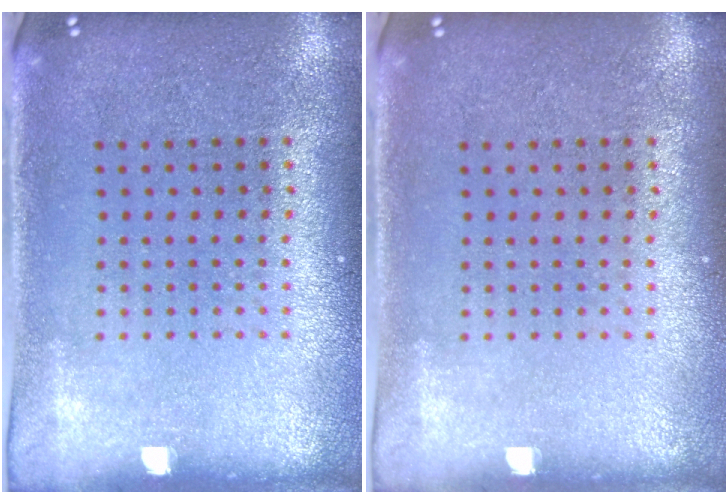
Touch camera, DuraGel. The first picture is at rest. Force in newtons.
{"total": 0.0}